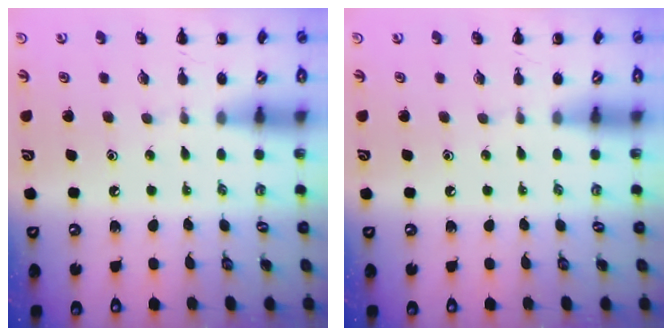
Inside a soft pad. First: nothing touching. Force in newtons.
{"total": 0.0}